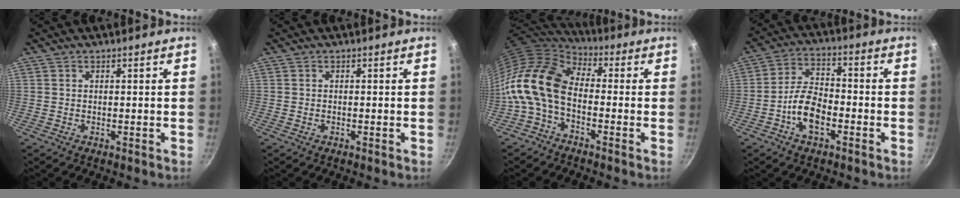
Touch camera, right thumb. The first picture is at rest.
{"total": 0.0}
{"total": 14.3, "force": [-2.8, 8.8, 10.9], "torque": [-0.196, 0.036, -0.077]}
{"total": 9.0, "force": [-3.5, 4.7, 6.8], "torque": [-0.115, 0.038, -0.070]}